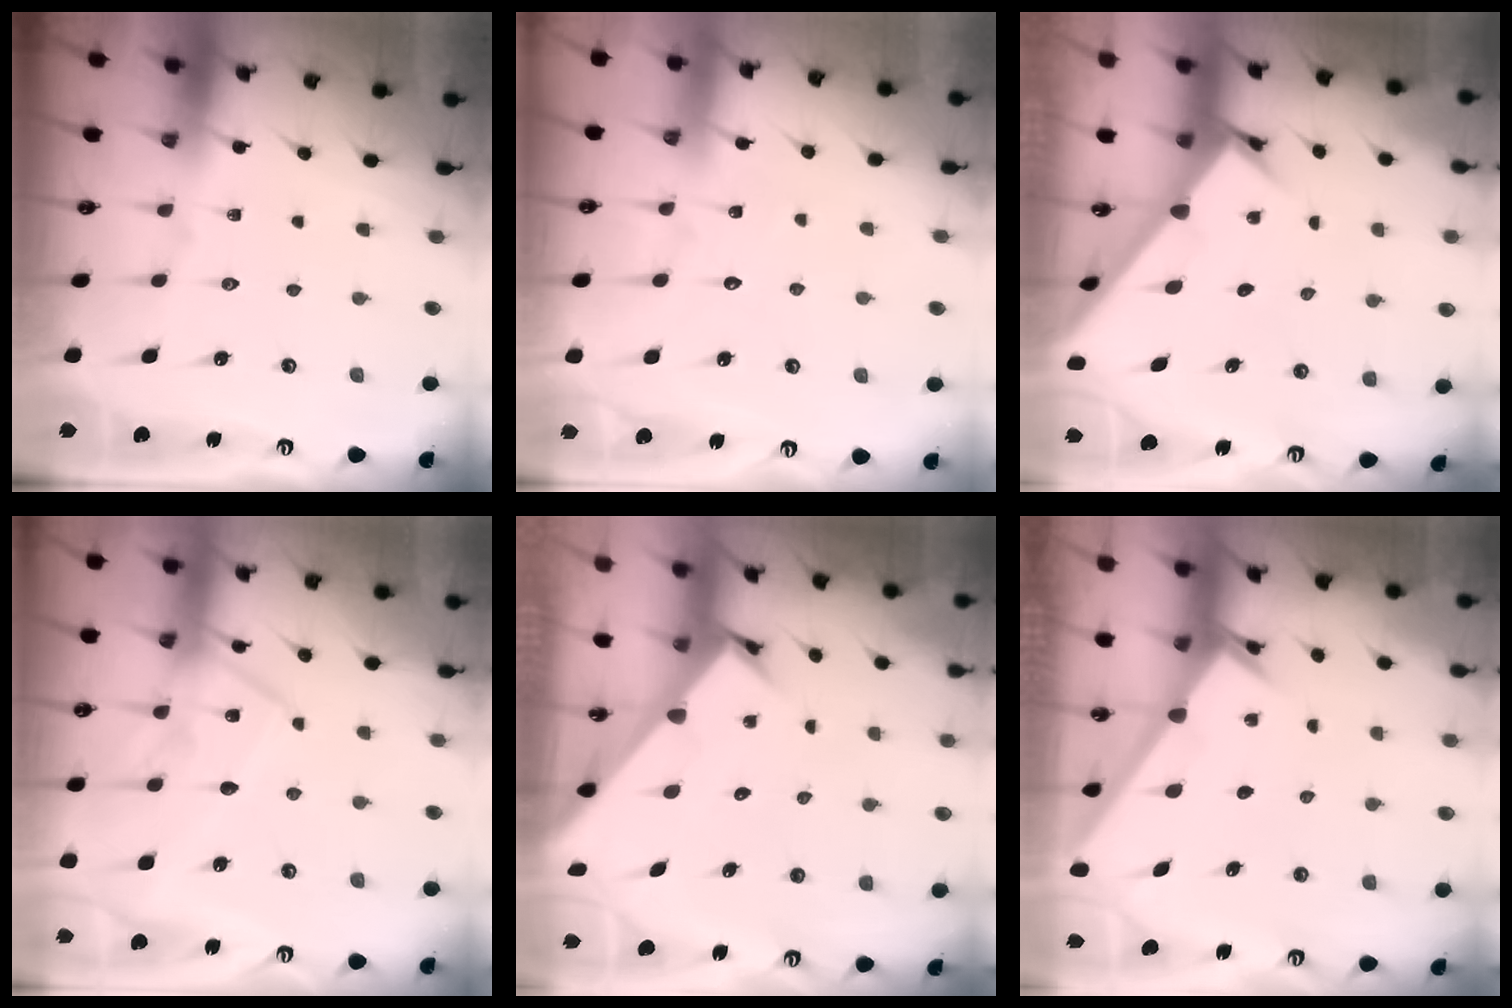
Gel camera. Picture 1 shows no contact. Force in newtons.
{"total": 3.7, "press": 3.7, "slide": 0.4}
{"total": 2.5, "press": 2.5, "slide": 0.3}
{"total": 13.4, "press": 13.4, "slide": 1.3}
{"total": 2.8, "press": 2.8, "slide": 0.2}
{"total": 2.4, "press": 2.4, "slide": 0.2}